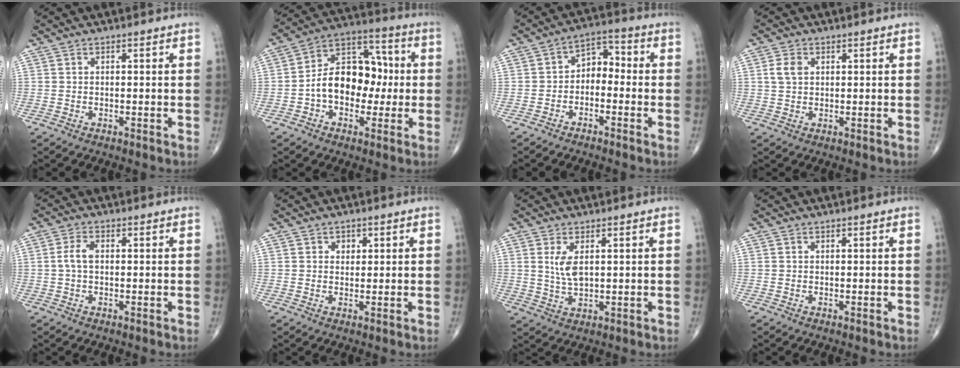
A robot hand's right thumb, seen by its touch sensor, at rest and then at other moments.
{"total": 14.7, "force": [-1.2, 10.1, 10.6], "torque": [-0.138, 0.047, -0.027]}
{"total": 5.9, "force": [-1.5, 4.1, 4.0], "torque": [-0.038, 0.040, -0.041]}
{"total": 3.2, "force": [0.8, 2.2, 2.1], "torque": [-0.042, 0.003, 0.016]}
{"total": 3.1, "force": [0.1, 1.8, 2.6], "torque": [-0.060, 0.008, -0.002]}
{"total": 1.9, "force": [0.8, 1.5, 0.8], "torque": [0.001, -0.003, 0.010]}
{"total": 4.4, "force": [1.3, 1.9, 3.7], "torque": [-0.073, -0.011, 0.033]}
{"total": 0.0}